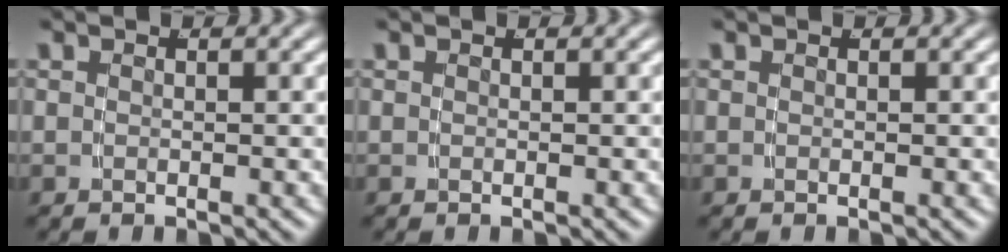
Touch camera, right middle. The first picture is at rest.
{"total": 0.0}
{"total": 0.0}